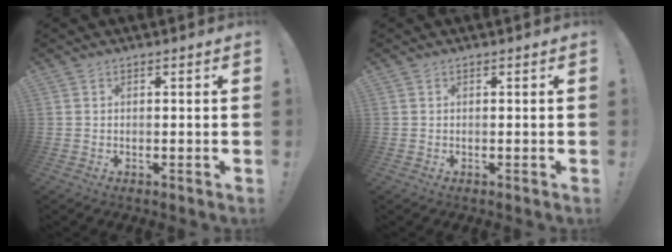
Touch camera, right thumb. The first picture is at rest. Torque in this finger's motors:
{"motor_torque": [-0.31, -0.31, 0.00, 0.00, 0.00]}